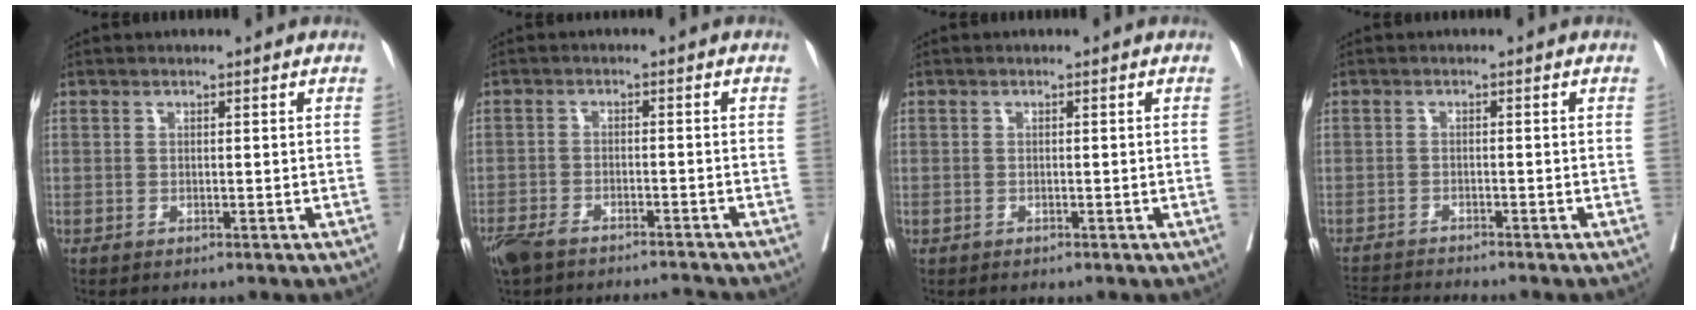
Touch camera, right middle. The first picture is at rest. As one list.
[{"total": 8.3, "force": [-7.4, 1.2, 3.6], "torque": [-0.065, -0.004, -0.124]}, {"total": 0.0}, {"total": 5.0, "force": [-4.8, -1.2, 0.7], "torque": [-0.012, -0.018, -0.084]}]